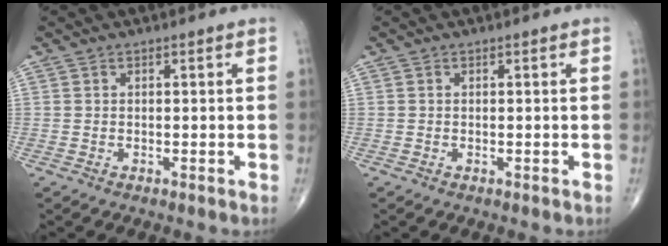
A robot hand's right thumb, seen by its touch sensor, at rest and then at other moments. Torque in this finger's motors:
{"motor_torque": [2.14, 0.83, -0.05, -0.17, -0.03]}